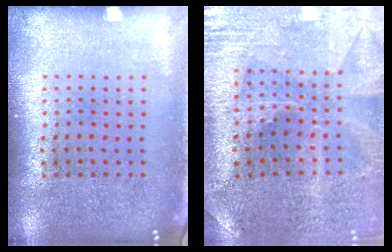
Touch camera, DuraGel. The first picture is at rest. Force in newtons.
{"total": 1.0, "press": 1.0, "slide": 0.3}